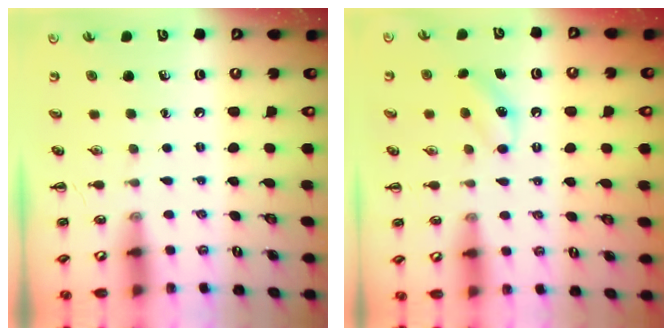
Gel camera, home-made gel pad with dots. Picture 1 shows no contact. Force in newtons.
{"total": 5.7, "press": 5.4, "slide": 1.6}